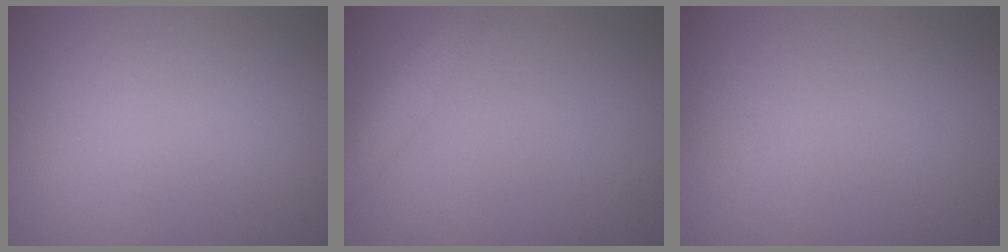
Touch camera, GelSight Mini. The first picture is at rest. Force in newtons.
{"total": 2.3, "press": 2.3, "slide": 0.1}
{"total": 0.0}